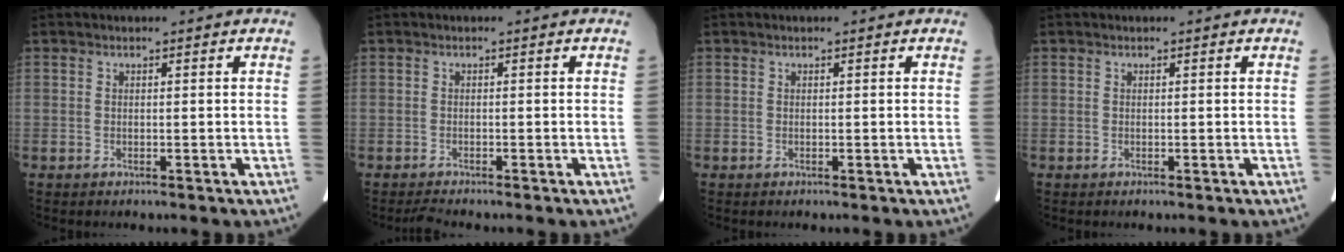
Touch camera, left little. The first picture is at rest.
{"total": 1.2, "force": [-1.1, -0.3, 0.3], "torque": [-0.015, -0.008, -0.020]}
{"total": 0.0}
{"total": 0.0}